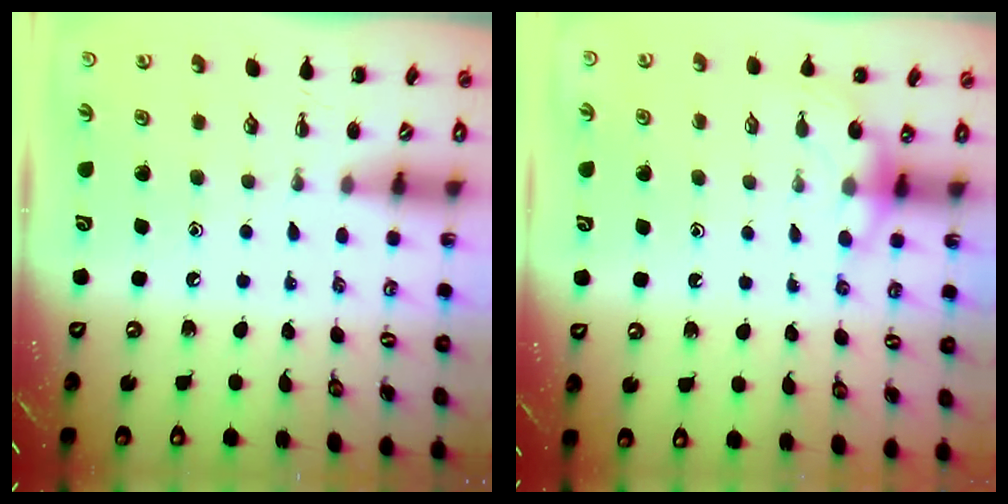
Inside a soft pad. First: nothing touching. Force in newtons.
{"total": 6.1, "press": 5.9, "slide": 1.5}